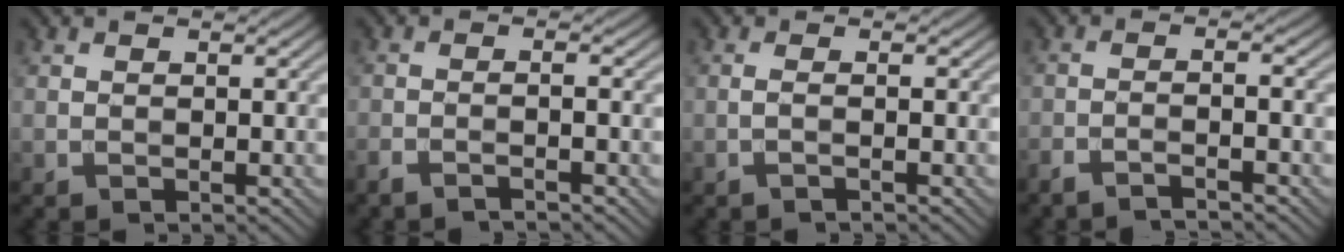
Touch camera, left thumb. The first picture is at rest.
{"total": 2.5, "force": [-1.8, 0.1, 1.7], "torque": [-0.024, 0.001, -0.046]}
{"total": 1.4, "force": [-0.4, 0.2, 1.3], "torque": [-0.018, 0.008, -0.018]}
{"total": 3.6, "force": [-2.8, 0.3, 2.2], "torque": [-0.030, 0.003, -0.064]}